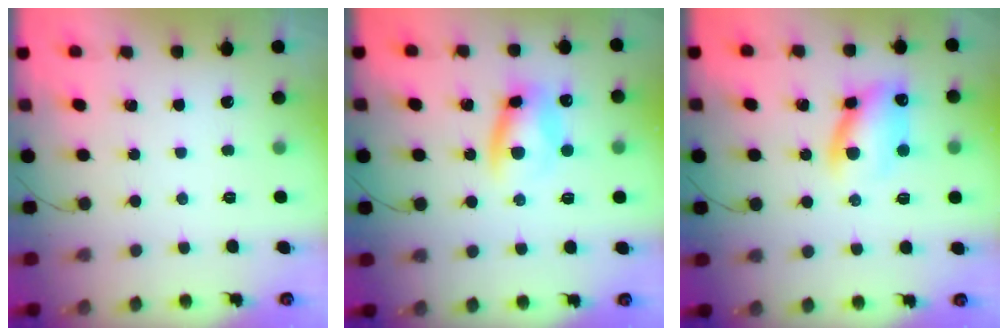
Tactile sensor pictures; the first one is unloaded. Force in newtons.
{"total": 10.2, "press": 10.0, "slide": 1.9}
{"total": 11.0, "press": 10.9, "slide": 1.4}